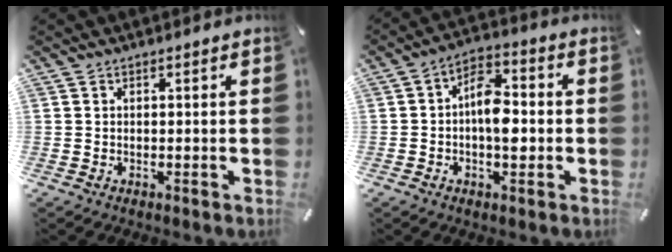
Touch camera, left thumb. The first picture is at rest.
{"total": 8.5, "force": [-1.4, 4.8, 6.9], "torque": [-0.096, 0.011, -0.026]}